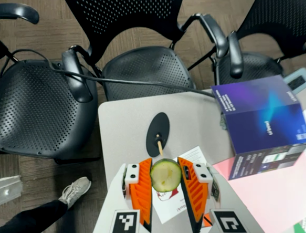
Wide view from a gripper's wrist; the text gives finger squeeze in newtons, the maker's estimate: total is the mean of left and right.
{"total": 14.5, "left": 15.0, "right": 14.0}